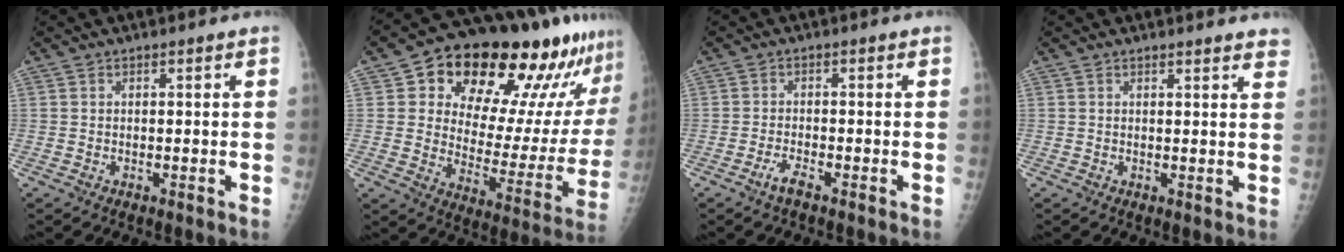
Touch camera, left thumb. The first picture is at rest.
{"total": 27.7, "force": [17.7, 12.0, 17.6], "torque": [-0.217, -0.048, 0.254]}
{"total": 2.2, "force": [-1.6, 0.3, 1.5], "torque": [-0.043, 0.005, -0.034]}
{"total": 4.6, "force": [4.4, 0.8, 1.2], "torque": [0.002, -0.019, 0.033]}